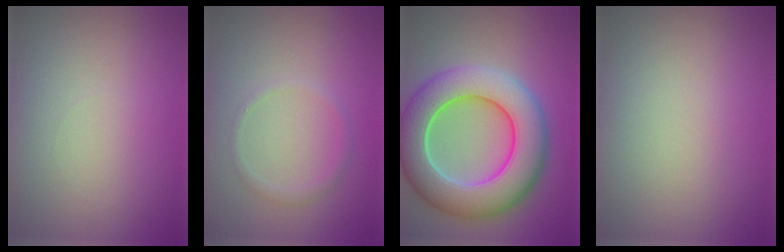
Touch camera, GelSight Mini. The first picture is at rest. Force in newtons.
{"total": 1.1, "press": 1.1, "slide": 0.0}
{"total": 10.6, "press": 10.6, "slide": 0.6}
{"total": 0.0}